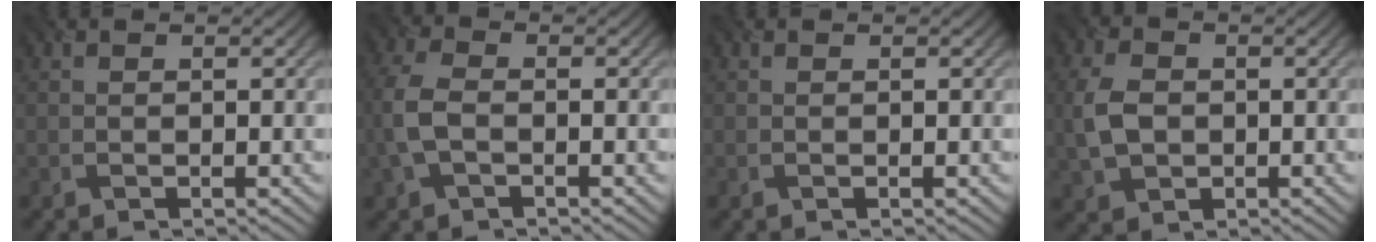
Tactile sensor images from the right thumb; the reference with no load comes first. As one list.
[{"total": 5.0, "force": [-0.9, 3.0, 3.9], "torque": [-0.116, 0.004, -0.024]}, {"total": 0.0}, {"total": 5.4, "force": [-0.3, 3.9, 3.7], "torque": [-0.099, 0.001, -0.008]}]